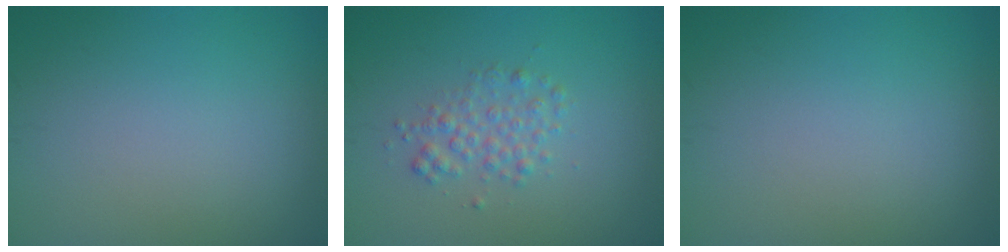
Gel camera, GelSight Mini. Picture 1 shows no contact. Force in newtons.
{"total": 2.0, "press": 2.0, "slide": 0.0}
{"total": 0.0}